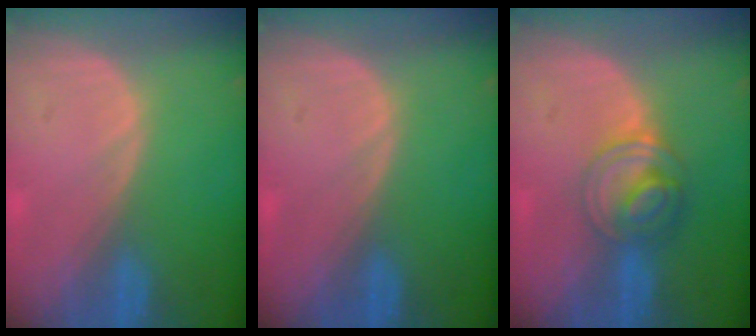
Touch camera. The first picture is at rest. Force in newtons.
{"total": 0.0}
{"total": 6.2, "press": 5.3, "slide": 3.1}